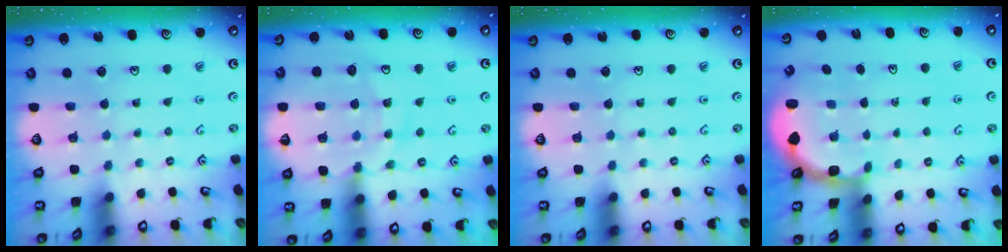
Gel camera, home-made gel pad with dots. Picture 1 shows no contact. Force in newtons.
{"total": 12.6, "press": 12.2, "slide": 3.1}
{"total": 0.0}
{"total": 2.5, "press": 2.2, "slide": 1.2}